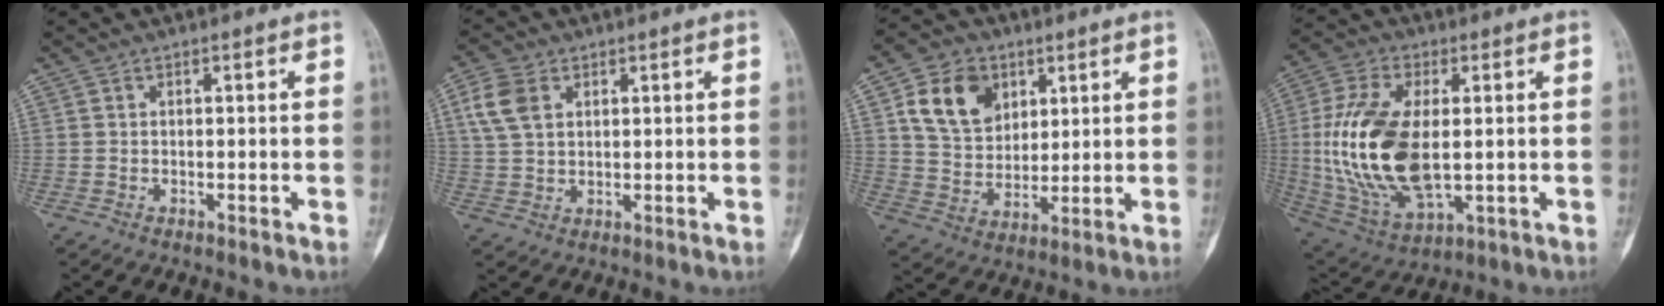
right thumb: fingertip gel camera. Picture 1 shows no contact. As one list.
[{"total": 7.1, "force": [2.6, 4.7, 4.6], "torque": [-0.095, 0.001, 0.054]}, {"total": 12.7, "force": [5.1, 9.5, 6.7], "torque": [-0.086, -0.016, 0.096]}, {"total": 20.7, "force": [0.3, 10.7, 17.7], "torque": [-0.369, -0.011, 0.018]}]